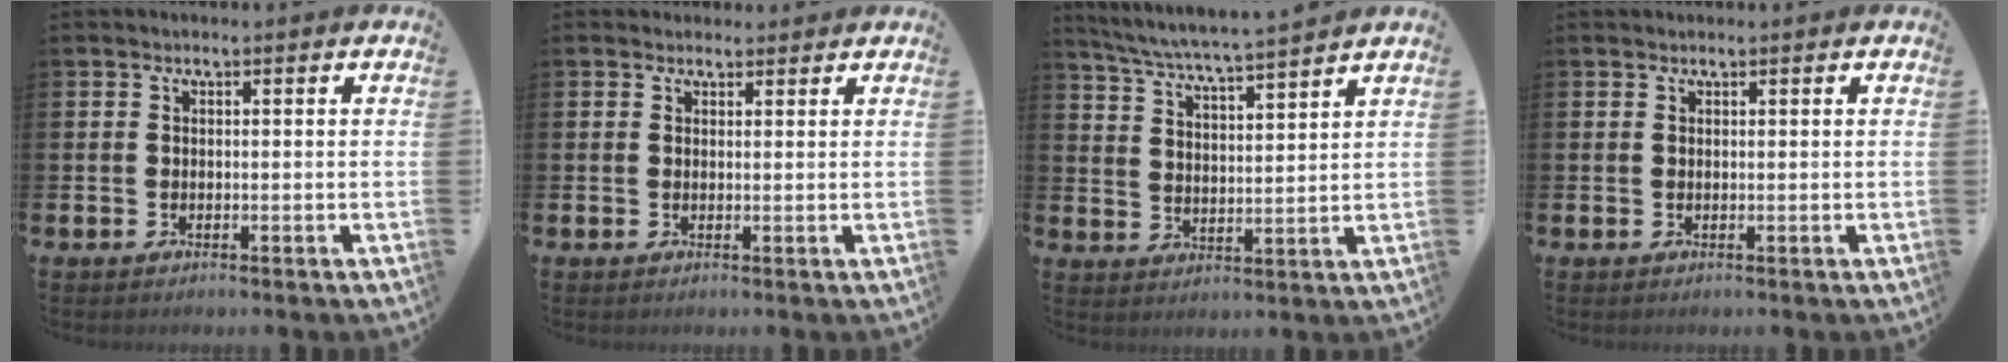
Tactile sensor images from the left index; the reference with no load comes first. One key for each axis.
{"total": 1.7, "fx": 1.6, "fy": 0.7, "fz": -0.2, "tx": 0.023, "ty": -0.006, "tz": 0.025}
{"total": 5.8, "fx": 5.6, "fy": -0.4, "fz": 1.5, "tx": -0.051, "ty": -0.042, "tz": 0.096}
{"total": 0.5, "fx": 0.5, "fy": 0.1, "fz": -0.1, "tx": 0.016, "ty": -0.006, "tz": 0.007}